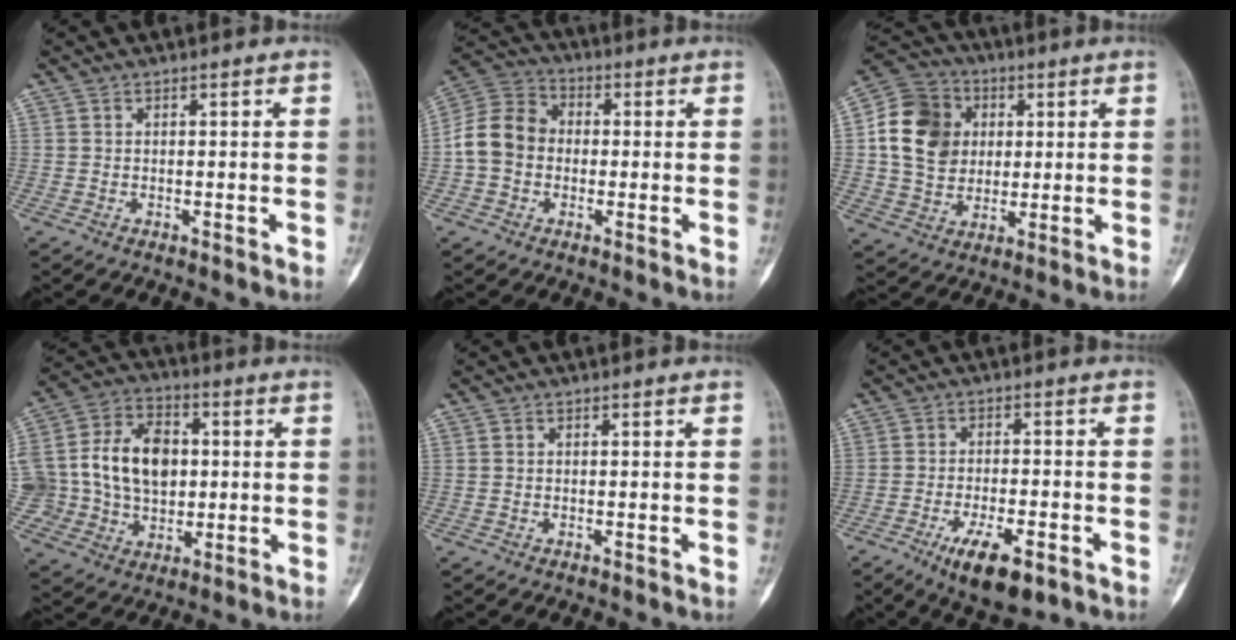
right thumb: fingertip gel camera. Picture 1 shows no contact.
{"total": 10.0, "force": [-0.8, 8.2, 5.6], "torque": [-0.097, 0.033, -0.030]}
{"total": 15.1, "force": [2.4, 12.7, 7.9], "torque": [-0.121, 0.008, 0.043]}
{"total": 19.1, "force": [1.6, 14.6, 12.1], "torque": [-0.203, 0.027, 0.040]}
{"total": 0.0}
{"total": 9.8, "force": [-5.1, 3.4, 7.6], "torque": [-0.126, 0.010, -0.076]}